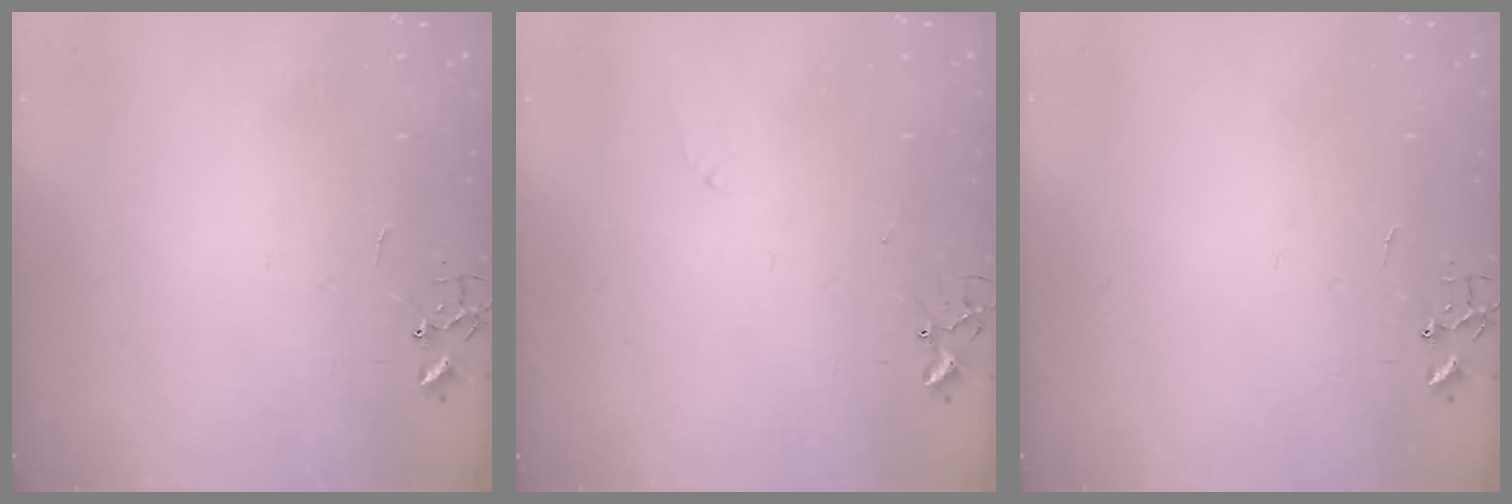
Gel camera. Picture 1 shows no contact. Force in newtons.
{"total": 5.5, "press": 5.5, "slide": 0.8}
{"total": 0.0}